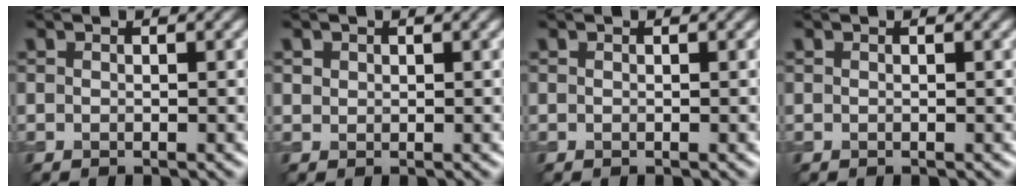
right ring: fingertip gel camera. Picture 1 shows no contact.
{"total": 0.7, "force": [0.3, 0.6, 0.1], "torque": [0.000, -0.003, 0.009]}
{"total": 0.0}
{"total": 0.0}